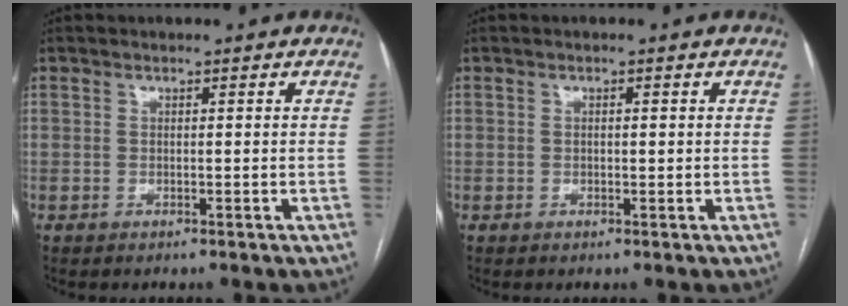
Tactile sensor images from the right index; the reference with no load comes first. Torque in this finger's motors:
{"motor_torque": [0.05, 0.15, -0.04, -0.01]}